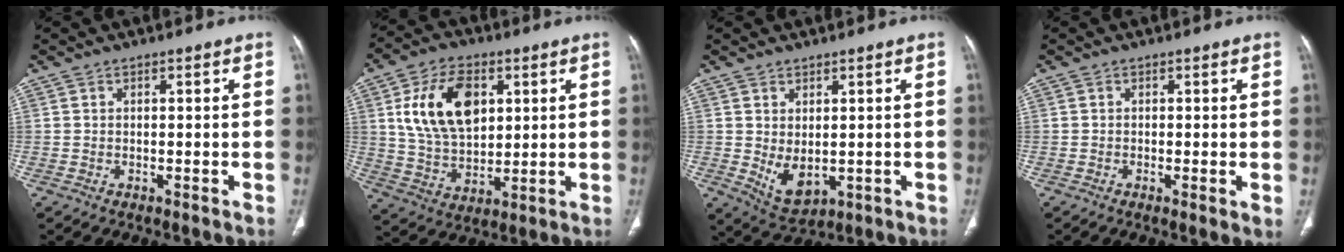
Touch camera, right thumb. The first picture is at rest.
{"total": 16.0, "force": [4.7, 10.0, 11.5], "torque": [-0.183, -0.012, 0.093]}
{"total": 6.0, "force": [-0.2, 3.6, 4.8], "torque": [-0.074, -0.010, 0.019]}
{"total": 2.0, "force": [-0.2, 0.4, 2.0], "torque": [-0.041, -0.009, -0.007]}